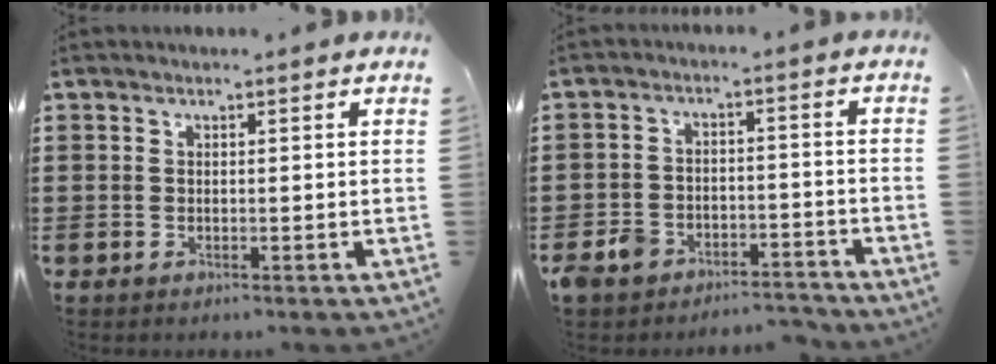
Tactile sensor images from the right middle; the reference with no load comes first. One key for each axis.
{"total": 5.1, "fx": -4.6, "fy": 1.7, "fz": 1.1, "tx": -0.047, "ty": 0.004, "tz": -0.102}